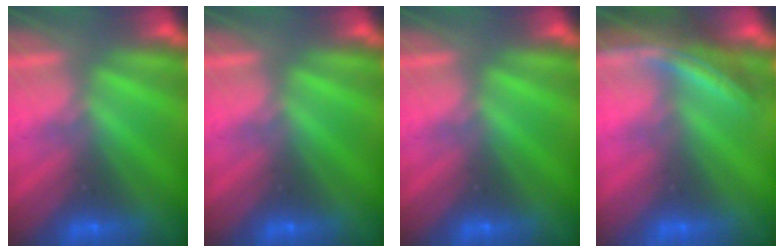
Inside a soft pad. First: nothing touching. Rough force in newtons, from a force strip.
{"total": 0.0}
{"total": 0.0}
{"total": 3.7}